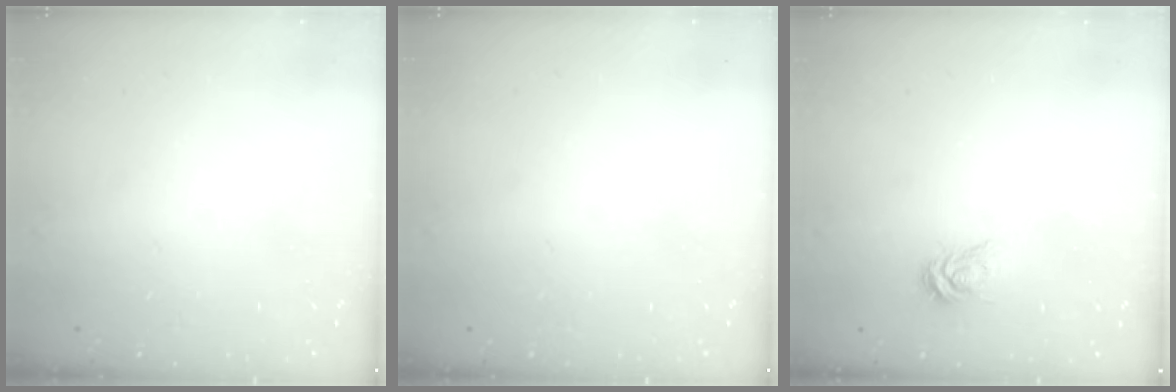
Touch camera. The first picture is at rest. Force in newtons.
{"total": 0.0}
{"total": 4.7, "press": 4.6, "slide": 0.6}